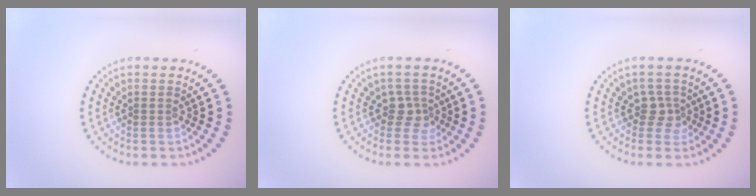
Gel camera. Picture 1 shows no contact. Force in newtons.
{"total": 1.9, "press": 1.4, "slide": 1.2}
{"total": 1.9, "press": 1.4, "slide": 1.2}